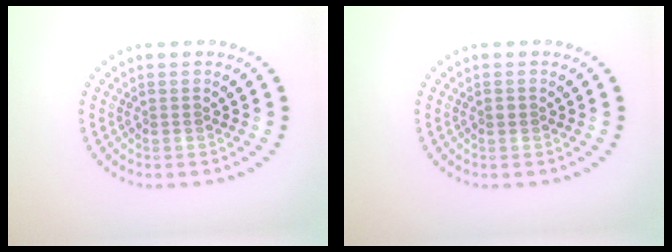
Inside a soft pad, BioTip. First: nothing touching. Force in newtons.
{"total": 0.6, "press": 0.6, "slide": 0.1}